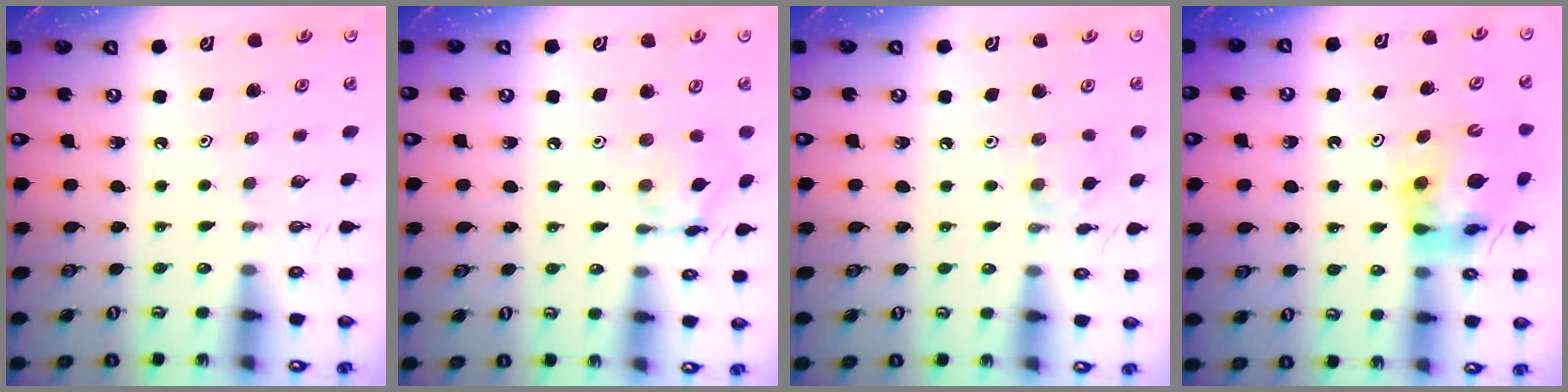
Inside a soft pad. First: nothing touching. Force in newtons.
{"total": 10.8, "press": 10.7, "slide": 0.7}
{"total": 5.9, "press": 5.9, "slide": 0.7}
{"total": 12.4, "press": 12.3, "slide": 1.4}